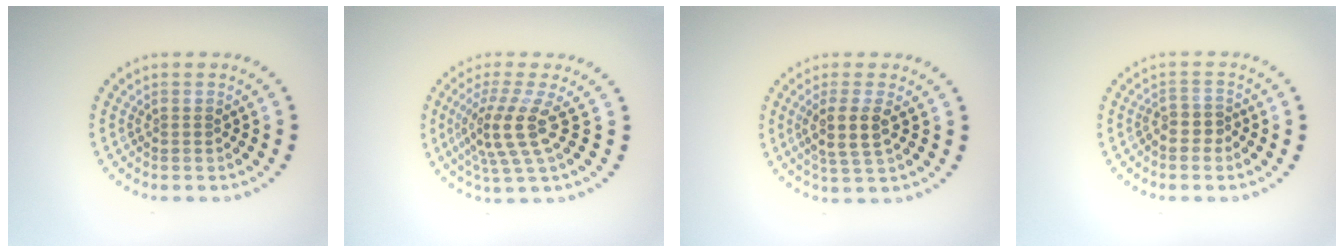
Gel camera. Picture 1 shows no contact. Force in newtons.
{"total": 4.1, "press": 3.0, "slide": 2.8}
{"total": 2.9, "press": 2.5, "slide": 1.4}
{"total": 1.7, "press": 1.3, "slide": 1.1}